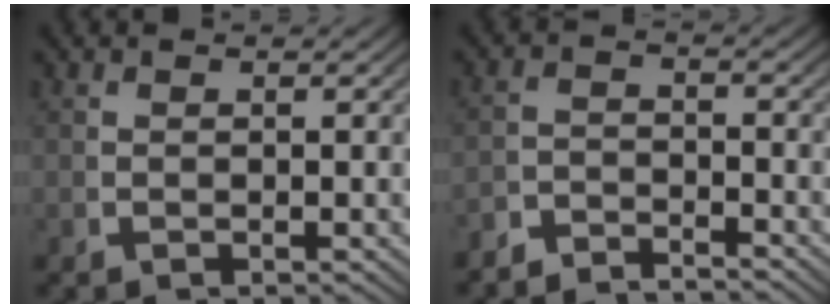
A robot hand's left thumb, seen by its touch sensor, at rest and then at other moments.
{"total": 3.6, "force": [-3.5, 0.3, 0.0], "torque": [0.013, -0.008, -0.069]}